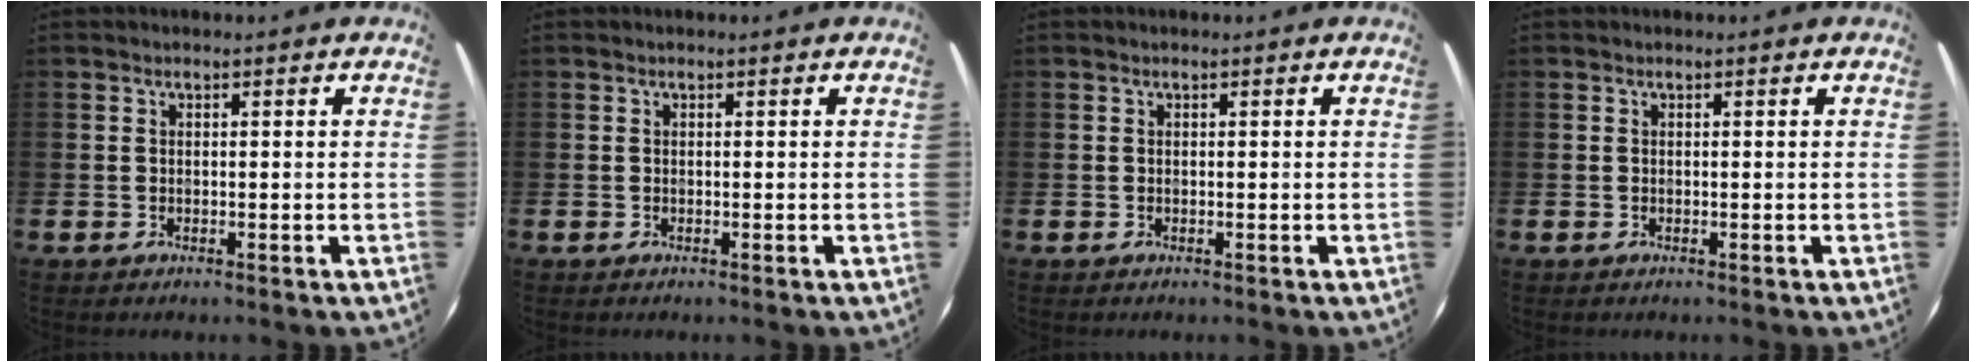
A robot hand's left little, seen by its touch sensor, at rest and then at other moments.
{"total": 0.0}
{"total": 0.0}
{"total": 0.0}